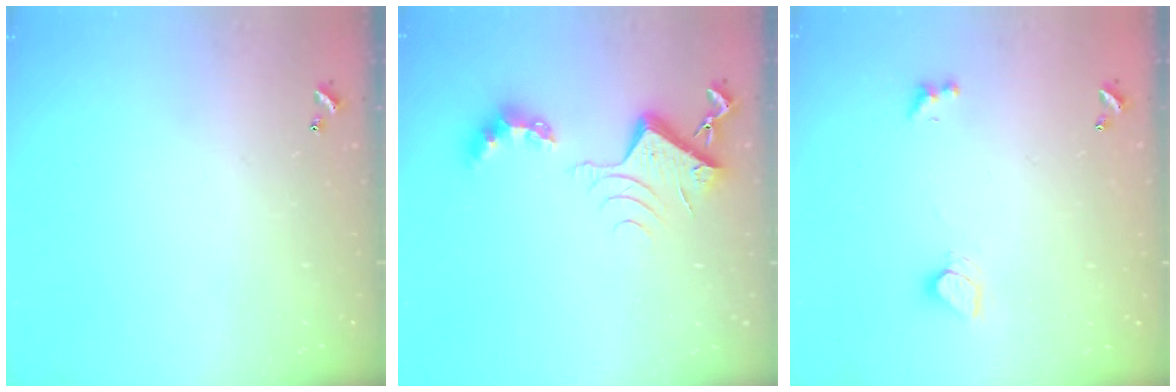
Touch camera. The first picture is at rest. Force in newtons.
{"total": 8.9, "press": 8.8, "slide": 1.1}
{"total": 2.5, "press": 2.4, "slide": 0.6}